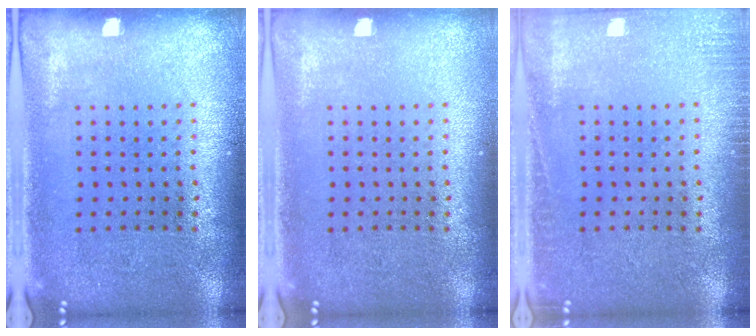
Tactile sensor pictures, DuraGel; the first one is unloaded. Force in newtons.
{"total": 0.0}
{"total": 1.4, "press": 1.4, "slide": 0.4}